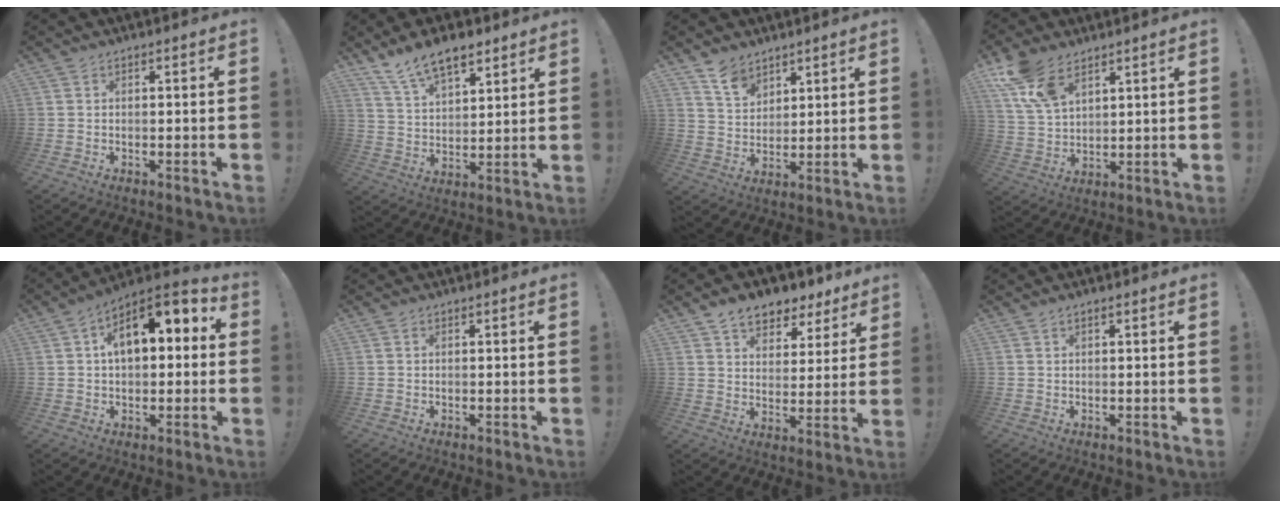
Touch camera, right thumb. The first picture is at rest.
{"total": 11.8, "force": [8.8, 5.2, 5.9], "torque": [-0.098, -0.047, 0.163]}
{"total": 8.4, "force": [6.5, 4.8, 2.5], "torque": [-0.051, -0.041, 0.125]}
{"total": 11.8, "force": [7.7, 6.1, 6.5], "torque": [-0.129, -0.027, 0.153]}
{"total": 13.0, "force": [4.0, 7.7, 9.7], "torque": [-0.143, -0.006, 0.071]}
{"total": 0.0}
{"total": 9.6, "force": [7.1, 5.4, 3.5], "torque": [-0.047, -0.050, 0.132]}
{"total": 0.8, "force": [0.6, 0.2, 0.5], "torque": [-0.012, 0.001, 0.012]}